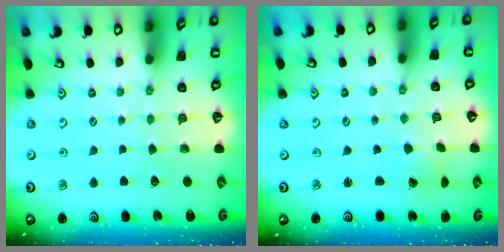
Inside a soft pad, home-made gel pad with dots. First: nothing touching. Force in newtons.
{"total": 2.4, "press": 2.4, "slide": 0.3}